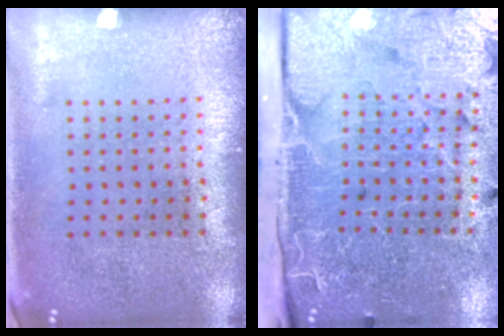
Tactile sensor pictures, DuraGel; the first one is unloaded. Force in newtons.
{"total": 4.3, "press": 3.7, "slide": 2.2}